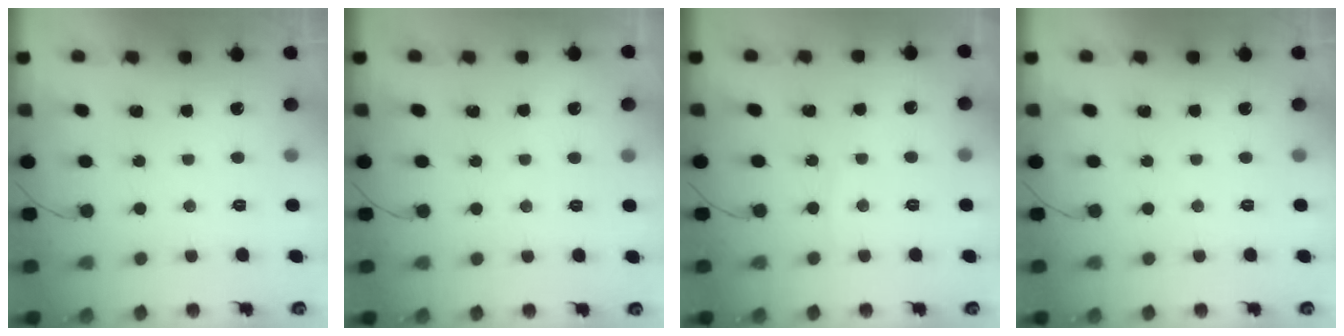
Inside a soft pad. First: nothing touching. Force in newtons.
{"total": 1.2, "press": 1.2, "slide": 0.3}
{"total": 2.9, "press": 2.9, "slide": 0.4}
{"total": 0.0}